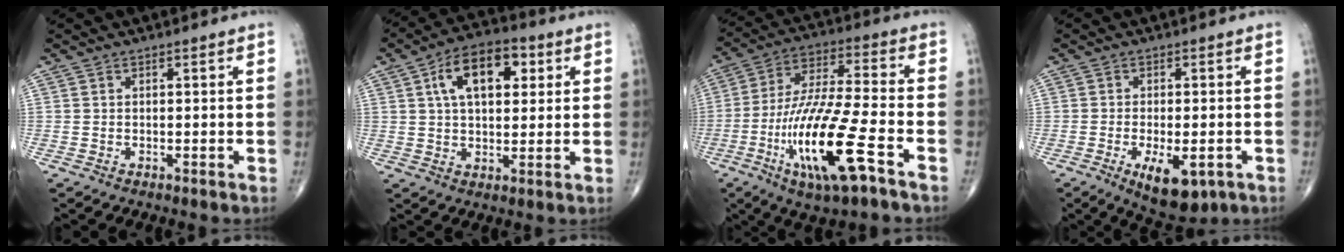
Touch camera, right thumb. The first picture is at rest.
{"total": 12.7, "force": [4.0, 7.1, 9.8], "torque": [-0.139, 0.009, 0.059]}
{"total": 19.4, "force": [-7.9, 3.9, 17.2], "torque": [-0.362, 0.016, -0.137]}
{"total": 8.9, "force": [-3.5, 3.9, 7.2], "torque": [-0.102, -0.004, -0.043]}